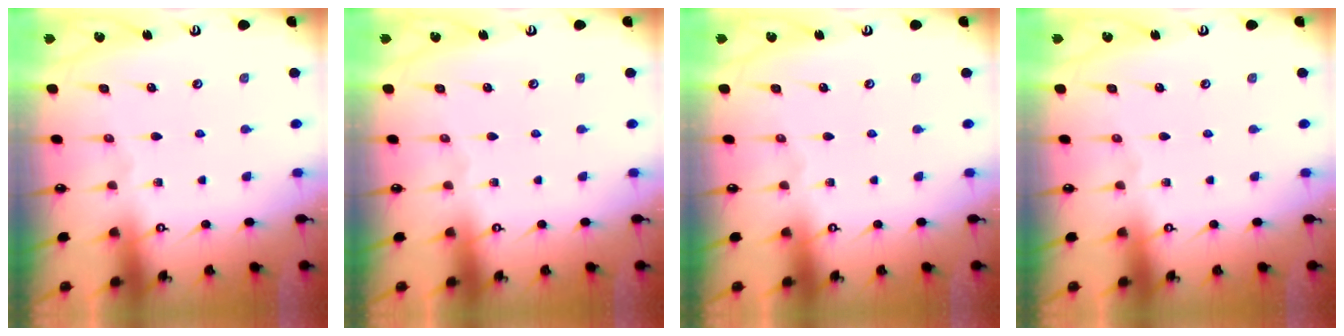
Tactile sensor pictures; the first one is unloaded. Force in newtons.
{"total": 0.0}
{"total": 0.0}
{"total": 0.0}